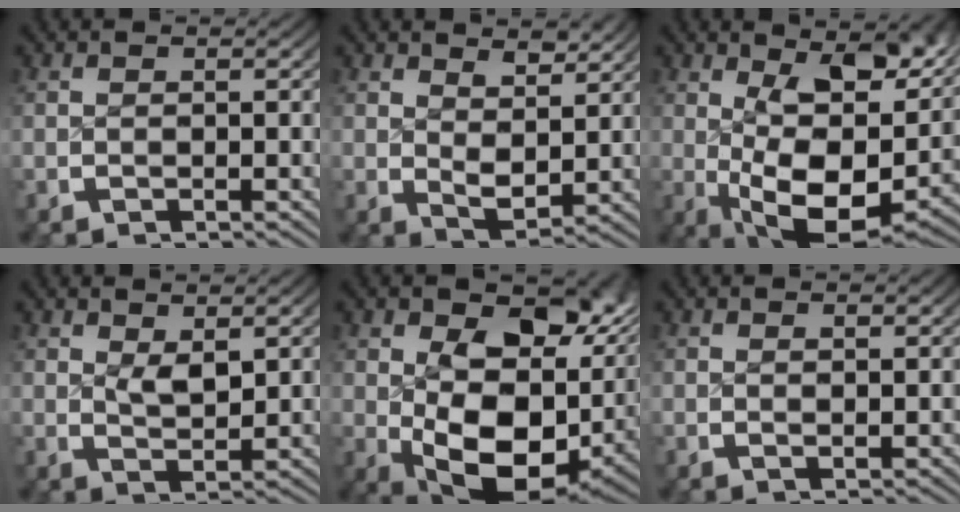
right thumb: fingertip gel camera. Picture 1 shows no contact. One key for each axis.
{"total": 3.6, "fx": 1.7, "fy": 2.1, "fz": 2.4, "tx": -0.038, "ty": -0.019, "tz": 0.038}
{"total": 12.5, "fx": -0.1, "fy": 6.5, "fz": 10.6, "tx": -0.189, "ty": -0.051, "tz": 0.027}
{"total": 2.4, "fx": 1.6, "fy": 1.0, "fz": 1.6, "tx": -0.025, "ty": -0.010, "tz": 0.034}
{"total": 15.1, "fx": -0.8, "fy": 9.6, "fz": 11.6, "tx": -0.198, "ty": -0.061, "tz": 0.015}
{"total": 0.7, "fx": 0.6, "fy": 0.2, "fz": 0.4, "tx": -0.004, "ty": -0.004, "tz": 0.014}